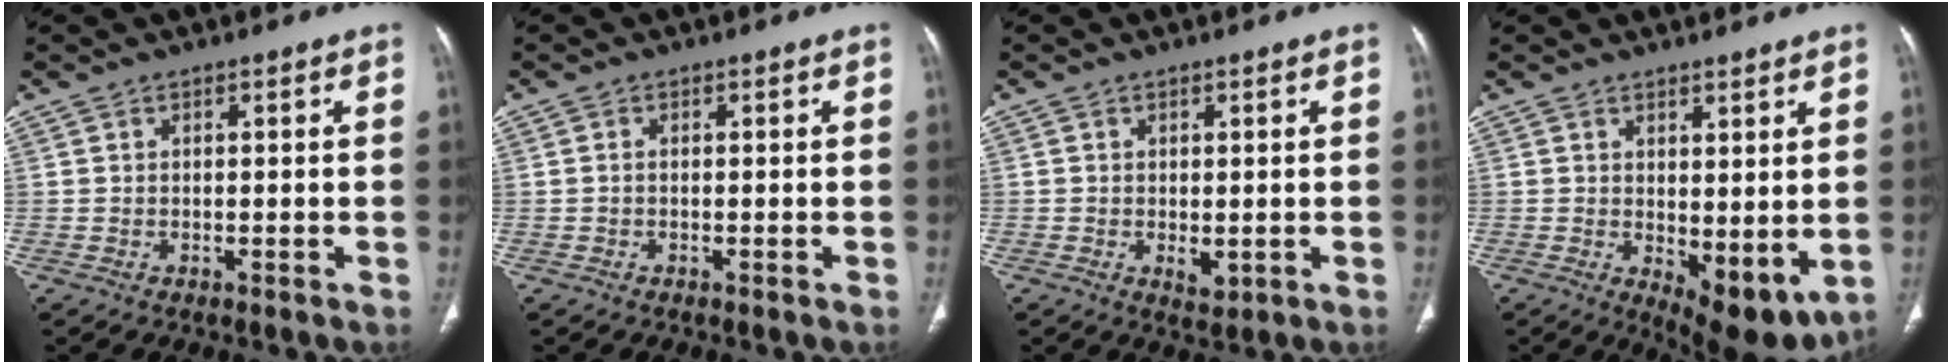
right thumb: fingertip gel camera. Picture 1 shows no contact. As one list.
[{"total": 0.5, "force": [-0.1, 0.3, 0.4], "torque": [-0.008, 0.001, -0.005]}, {"total": 2.4, "force": [-0.4, 1.4, 1.9], "torque": [-0.024, -0.006, 0.000]}, {"total": 8.4, "force": [0.0, 3.7, 7.6], "torque": [-0.094, -0.022, 0.017]}]